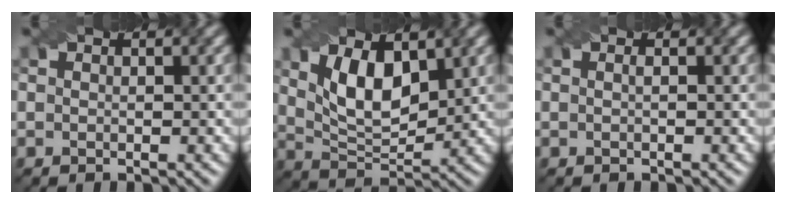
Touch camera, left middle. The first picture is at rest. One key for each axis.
{"total": 5.6, "fx": 1.8, "fy": 2.9, "fz": 4.5, "tx": -0.093, "ty": 0.000, "tz": 0.037}
{"total": 0.6, "fx": -0.1, "fy": 0.3, "fz": 0.5, "tx": 0.000, "ty": -0.001, "tz": -0.008}